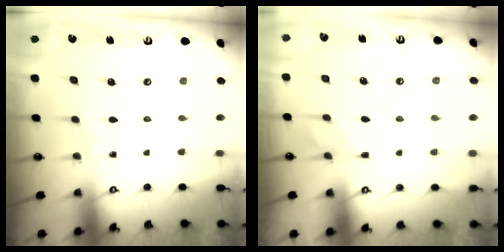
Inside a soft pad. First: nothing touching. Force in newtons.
{"total": 1.3, "press": 0.6, "slide": 1.1}